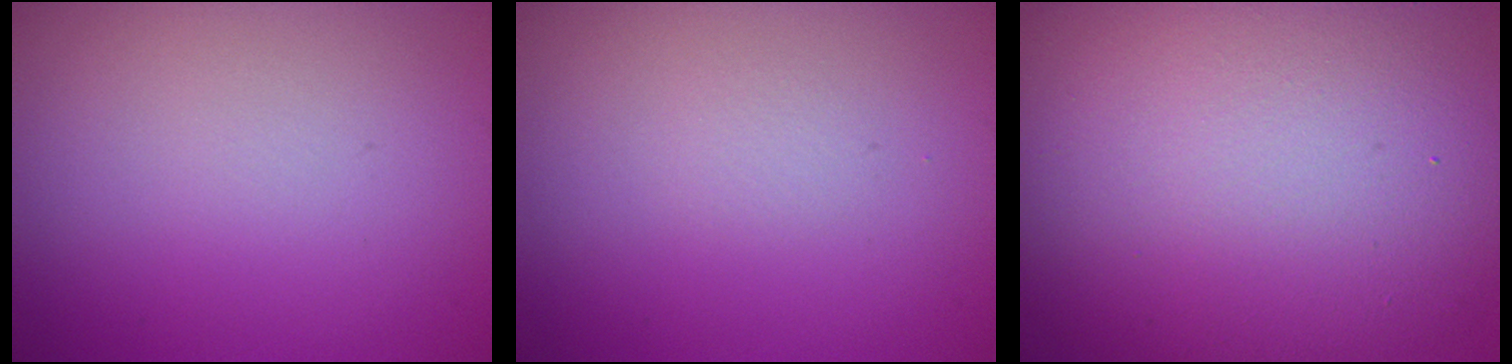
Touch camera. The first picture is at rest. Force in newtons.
{"total": 0.6, "press": 0.6, "slide": 0.1}
{"total": 17.0, "press": 17.0, "slide": 1.0}